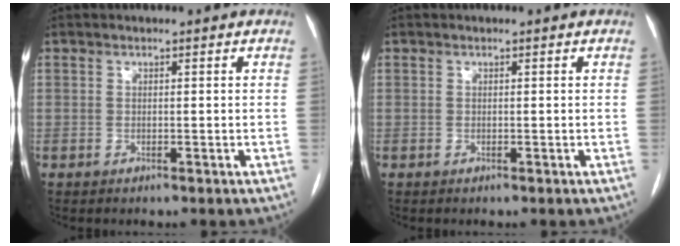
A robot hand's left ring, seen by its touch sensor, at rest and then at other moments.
{"total": 0.0}